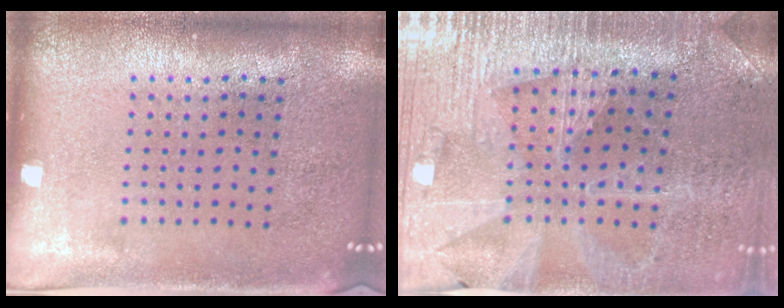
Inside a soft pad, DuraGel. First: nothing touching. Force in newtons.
{"total": 3.1, "press": 3.0, "slide": 0.4}